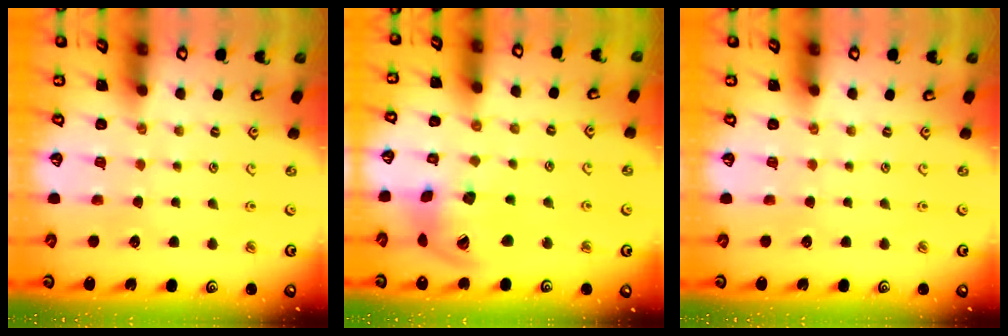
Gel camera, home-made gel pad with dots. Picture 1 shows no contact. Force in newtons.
{"total": 16.5, "press": 16.4, "slide": 2.4}
{"total": 0.0}